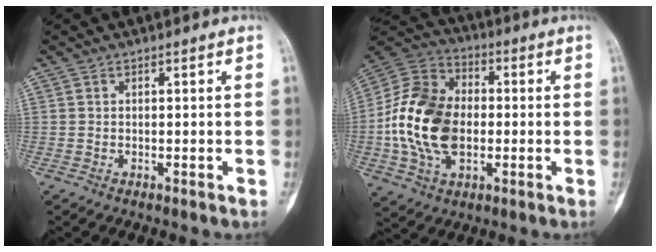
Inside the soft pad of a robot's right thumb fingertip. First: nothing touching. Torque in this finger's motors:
{"motor_torque": [1.76, 1.57, 1.02, -1.07, 0.13]}